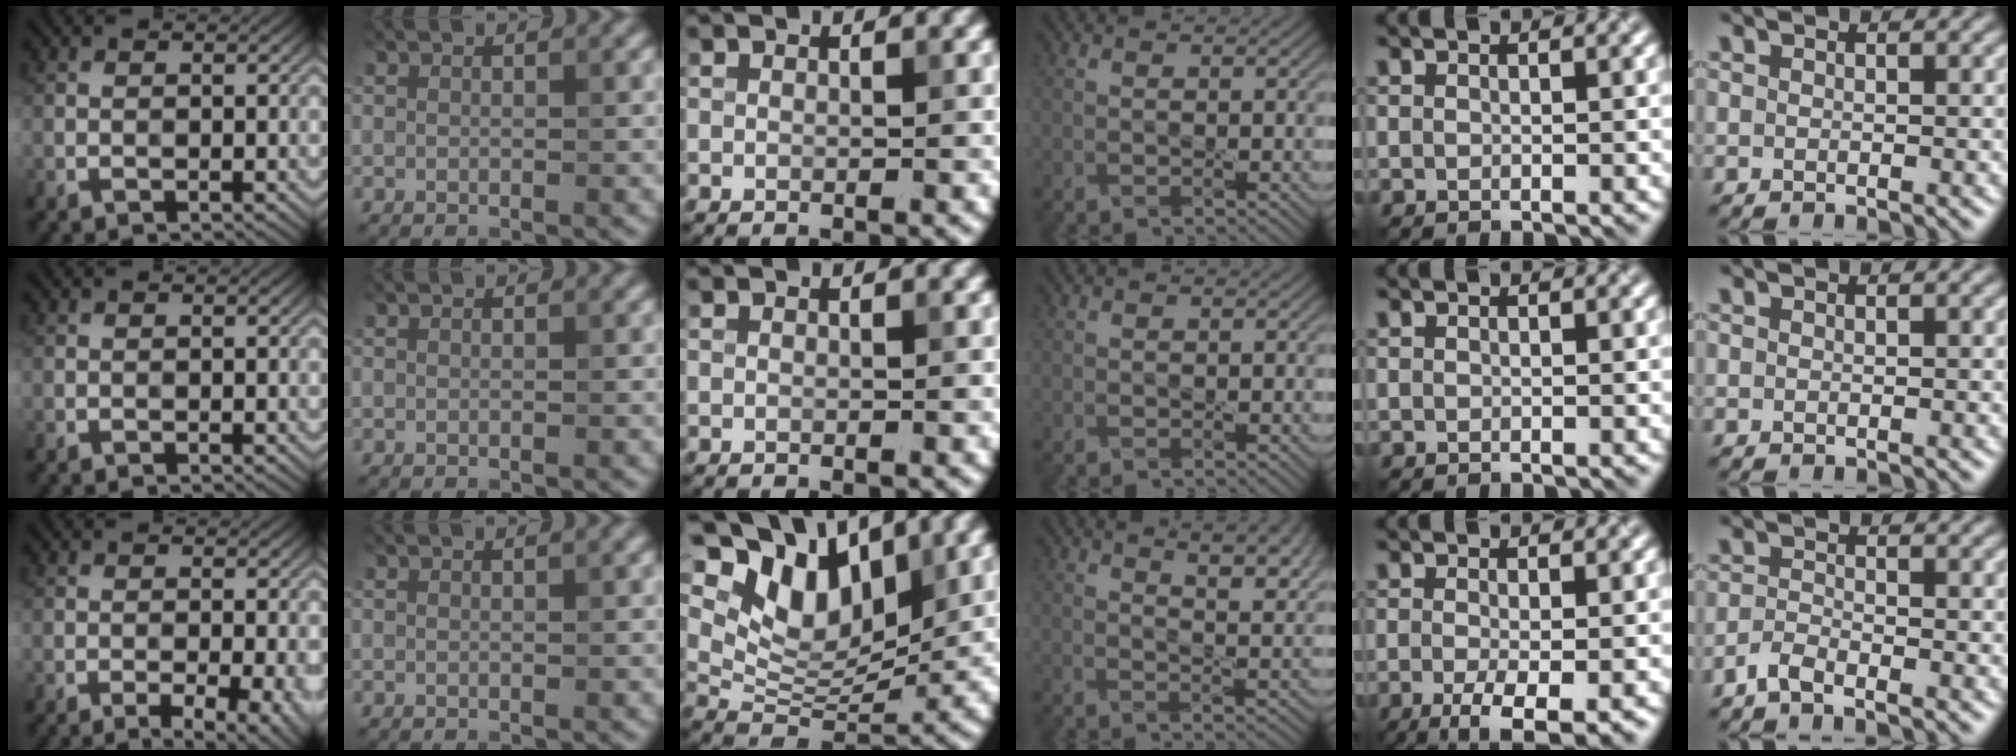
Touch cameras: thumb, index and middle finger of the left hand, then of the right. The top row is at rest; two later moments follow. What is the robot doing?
{"motion": "pour", "object": "sugar"}